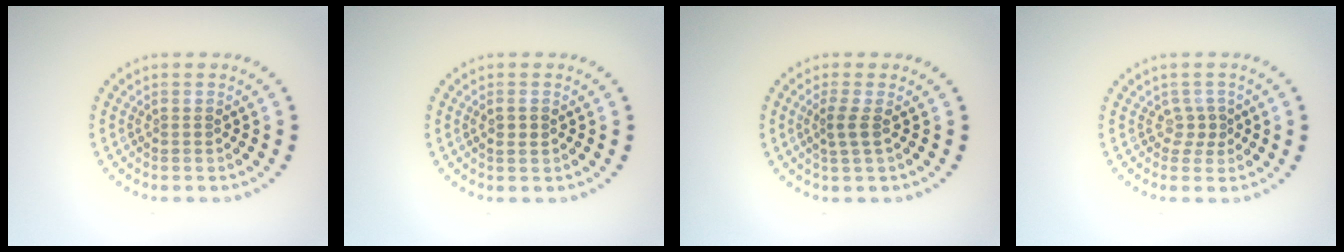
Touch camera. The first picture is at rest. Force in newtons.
{"total": 1.1, "press": 1.0, "slide": 0.3}
{"total": 1.6, "press": 1.2, "slide": 1.0}
{"total": 1.3, "press": 0.9, "slide": 0.9}